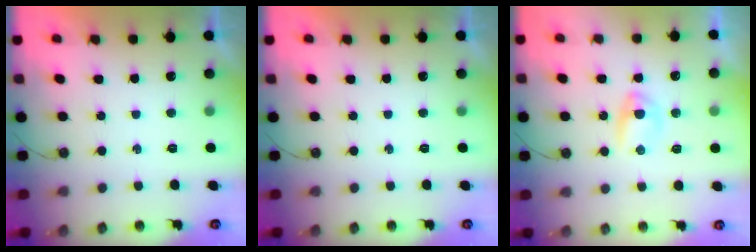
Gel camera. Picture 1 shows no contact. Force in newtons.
{"total": 0.0}
{"total": 3.9, "press": 3.9, "slide": 0.5}